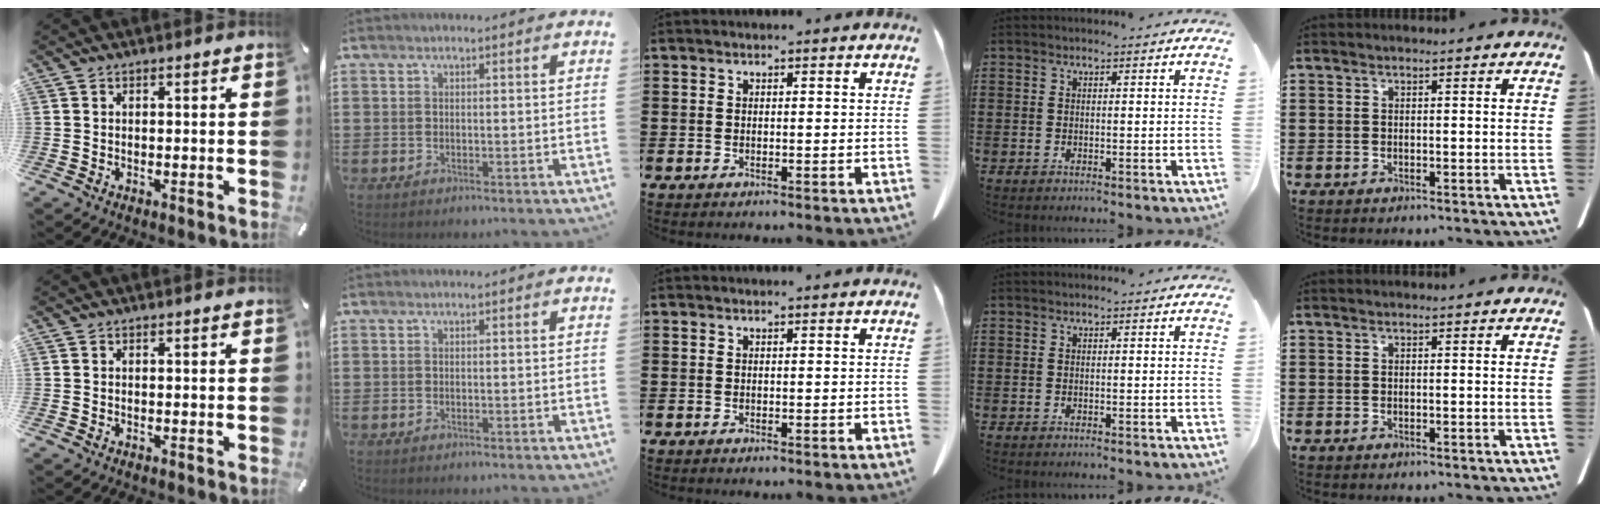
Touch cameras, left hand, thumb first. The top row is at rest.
{}